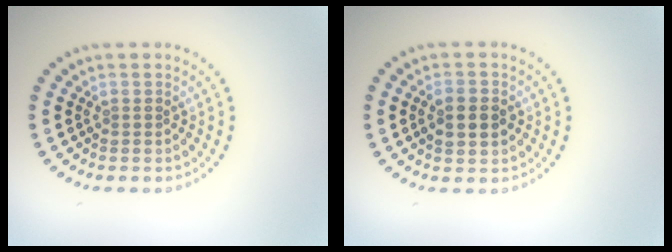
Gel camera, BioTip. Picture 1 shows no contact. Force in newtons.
{"total": 2.5, "press": 2.5, "slide": 0.2}